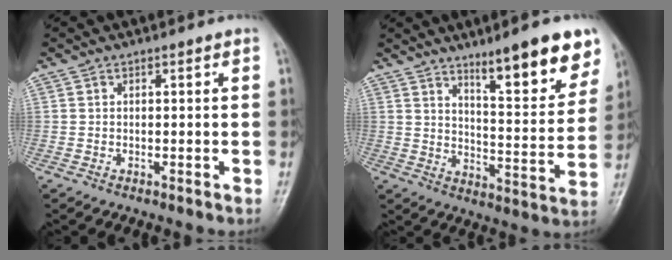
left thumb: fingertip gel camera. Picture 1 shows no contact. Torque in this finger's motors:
{"motor_torque": [0.42, 0.24, 1.08, -1.13, 0.11]}